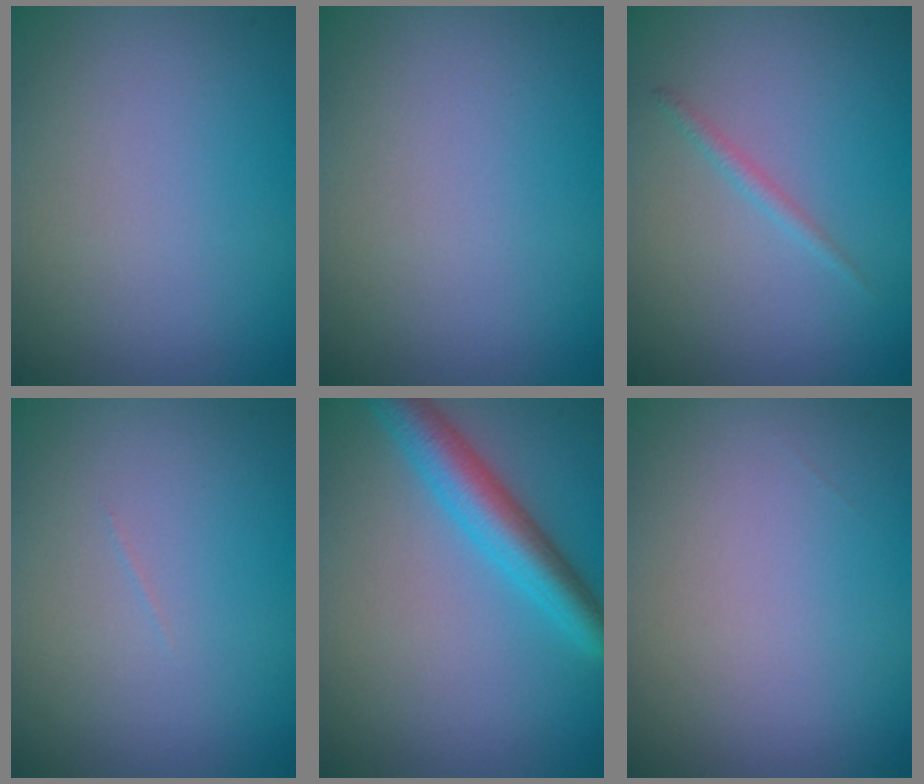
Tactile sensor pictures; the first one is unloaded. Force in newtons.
{"total": 0.0}
{"total": 0.9, "press": 0.9, "slide": 0.1}
{"total": 0.0}
{"total": 4.5, "press": 4.5, "slide": 0.2}
{"total": 0.0}